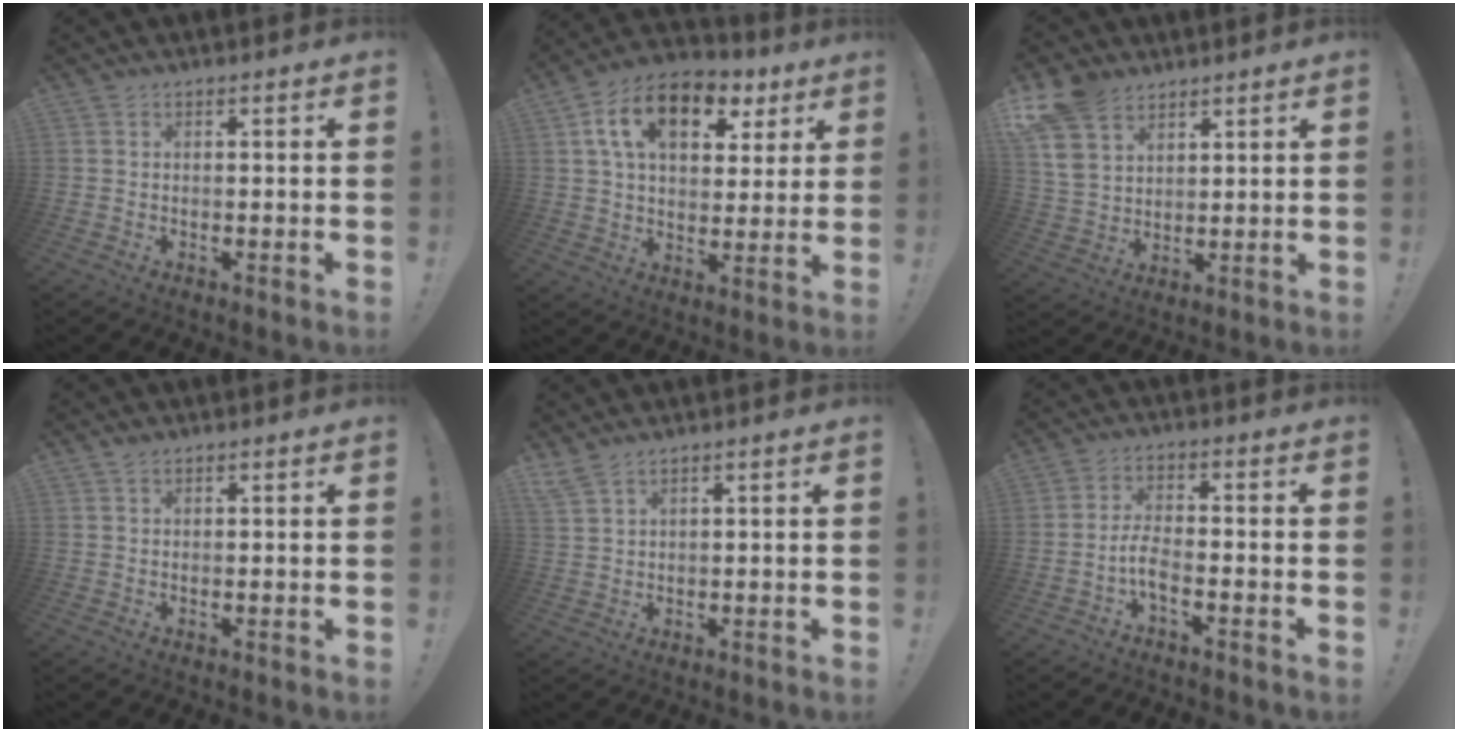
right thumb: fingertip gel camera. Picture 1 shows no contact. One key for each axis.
{"total": 16.3, "fx": 7.1, "fy": 10.0, "fz": 10.8, "tx": -0.170, "ty": -0.021, "tz": 0.125}
{"total": 11.7, "fx": 7.7, "fy": 7.1, "fz": 5.2, "tx": -0.103, "ty": -0.035, "tz": 0.153}
{"total": 1.2, "fx": 1.1, "fy": 0.4, "fz": 0.2, "tx": 0.003, "ty": -0.003, "tz": 0.019}
{"total": 3.7, "fx": 3.0, "fy": 0.6, "fz": 2.1, "tx": -0.043, "ty": -0.012, "tz": 0.057}
{"total": 5.4, "fx": -2.6, "fy": 1.7, "fz": 4.4, "tx": -0.091, "ty": -0.004, "tz": -0.049}